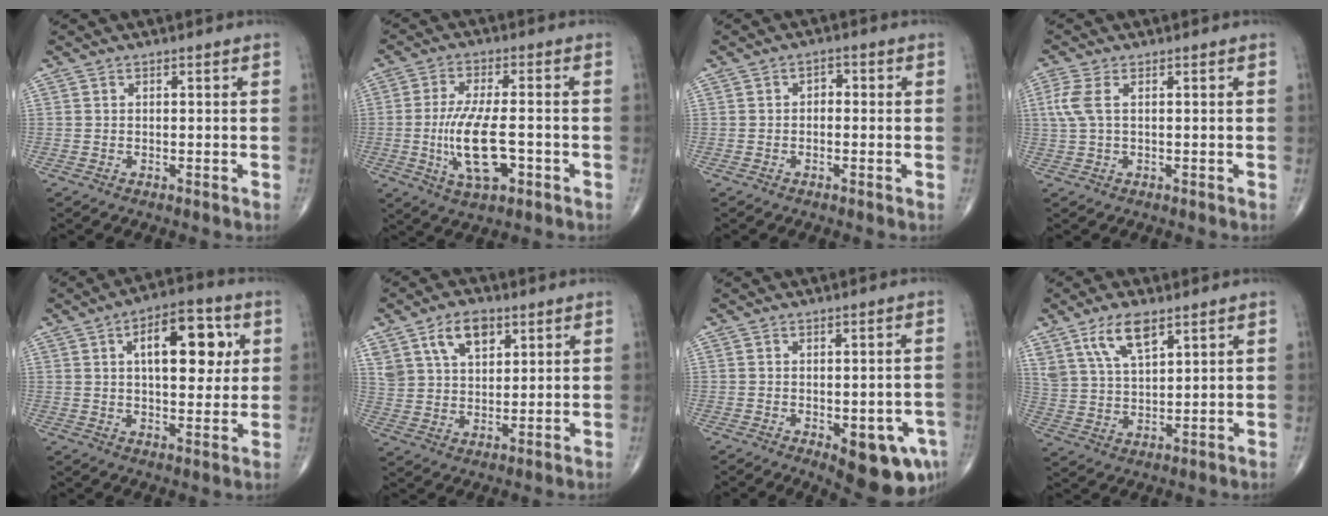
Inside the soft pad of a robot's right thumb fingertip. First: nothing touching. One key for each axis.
{"total": 11.2, "fx": -2.6, "fy": 4.2, "fz": 10.1, "tx": -0.194, "ty": 0.005, "tz": -0.040}
{"total": 2.0, "fx": -0.1, "fy": 1.4, "fz": 1.4, "tx": -0.009, "ty": 0.007, "tz": -0.008}
{"total": 4.0, "fx": 0.8, "fy": 1.6, "fz": 3.6, "tx": -0.112, "ty": 0.012, "tz": 0.020}
{"total": 14.4, "fx": 4.0, "fy": 7.0, "fz": 11.9, "tx": -0.141, "ty": 0.001, "tz": 0.056}
{"total": 9.7, "fx": 5.1, "fy": 5.8, "fz": 6.0, "tx": -0.091, "ty": -0.016, "tz": 0.097}
{"total": 11.5, "fx": -4.5, "fy": 4.8, "fz": 9.4, "tx": -0.094, "ty": 0.006, "tz": -0.046}
{"total": 9.1, "fx": 5.5, "fy": 3.6, "fz": 6.2, "tx": -0.115, "ty": -0.022, "tz": 0.114}